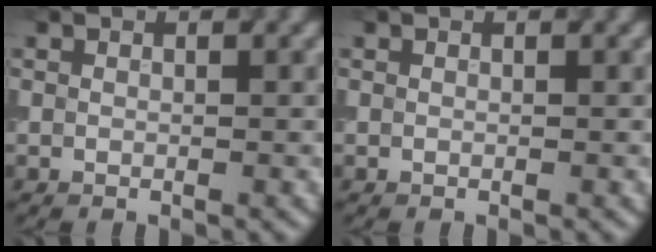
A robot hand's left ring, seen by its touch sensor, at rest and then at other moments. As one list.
[{"total": 0.0}]